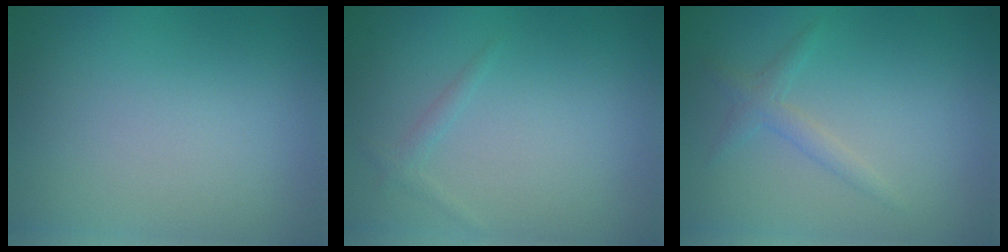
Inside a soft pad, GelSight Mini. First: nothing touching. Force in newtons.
{"total": 0.9, "press": 0.9, "slide": 0.0}
{"total": 1.5, "press": 1.5, "slide": 0.1}